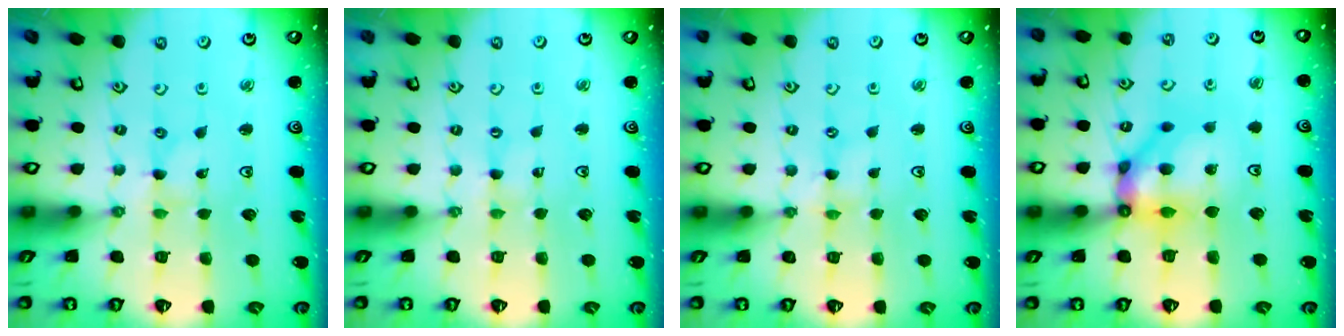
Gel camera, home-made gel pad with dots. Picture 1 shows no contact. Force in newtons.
{"total": 0.0}
{"total": 0.0}
{"total": 11.2, "press": 11.2, "slide": 1.0}